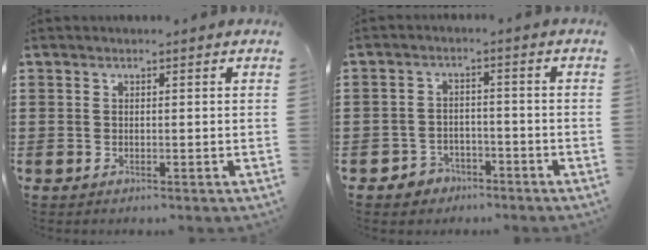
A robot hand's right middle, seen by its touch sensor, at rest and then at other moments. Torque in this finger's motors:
{"motor_torque": [0.50, -0.37, 0.00, 0.02]}